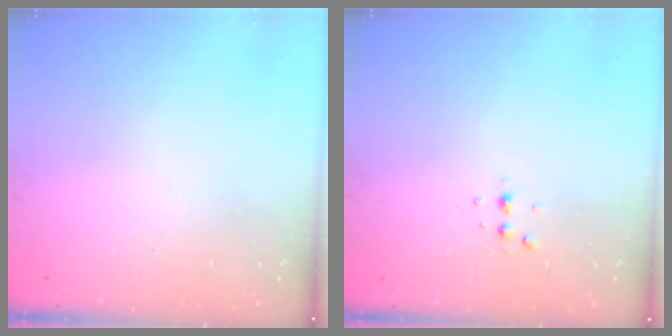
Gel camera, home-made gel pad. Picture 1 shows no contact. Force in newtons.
{"total": 3.1, "press": 3.0, "slide": 0.9}